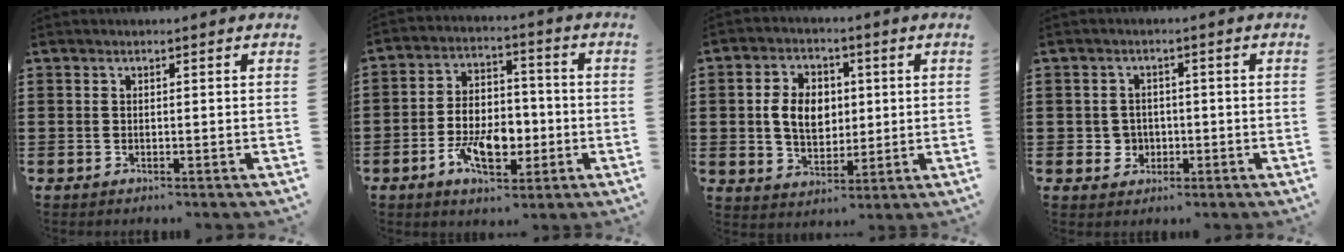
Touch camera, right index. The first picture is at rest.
{"total": 9.0, "force": [-2.9, 5.2, 6.7], "torque": [-0.116, 0.001, -0.052]}
{"total": 7.1, "force": [0.6, 5.2, 4.8], "torque": [-0.105, 0.005, 0.001]}
{"total": 2.7, "force": [-0.5, 2.5, 0.9], "torque": [-0.028, 0.002, -0.013]}